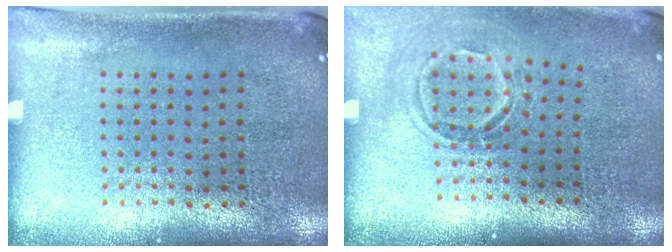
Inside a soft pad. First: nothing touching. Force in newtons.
{"total": 1.6, "press": 1.1, "slide": 1.2}